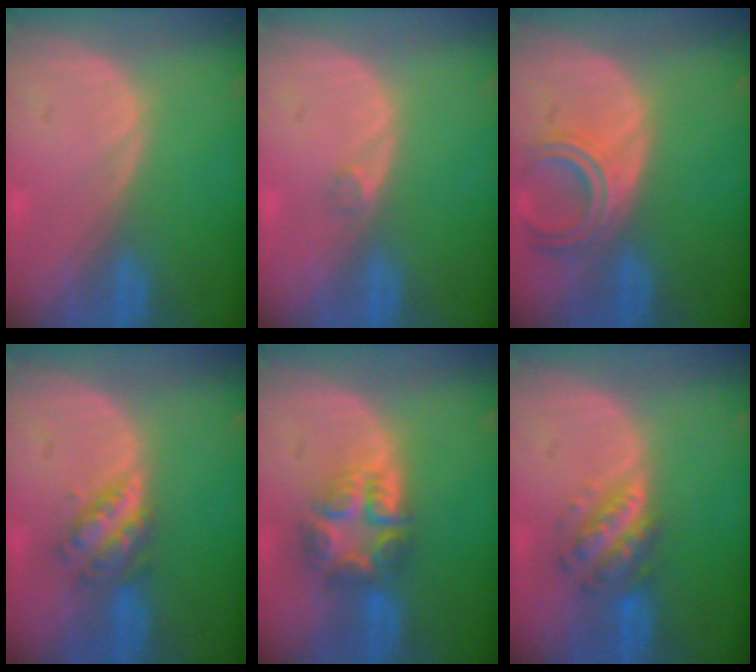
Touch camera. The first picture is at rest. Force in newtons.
{"total": 0.9, "press": 0.8, "slide": 0.5}
{"total": 5.7, "press": 5.2, "slide": 2.4}
{"total": 4.7, "press": 4.6, "slide": 1.2}
{"total": 7.7, "press": 6.7, "slide": 3.8}
{"total": 5.8, "press": 5.3, "slide": 2.3}